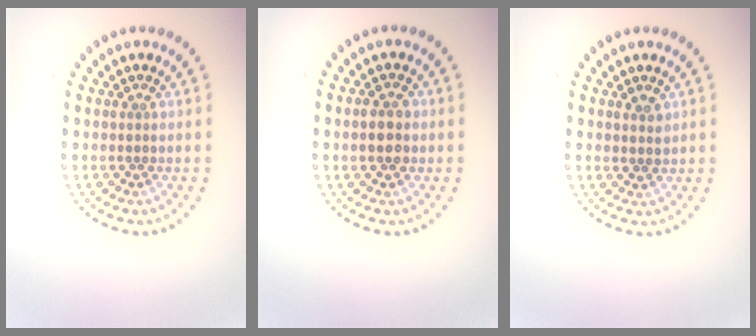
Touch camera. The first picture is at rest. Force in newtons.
{"total": 1.9, "press": 1.9, "slide": 0.1}
{"total": 1.2, "press": 1.0, "slide": 0.6}